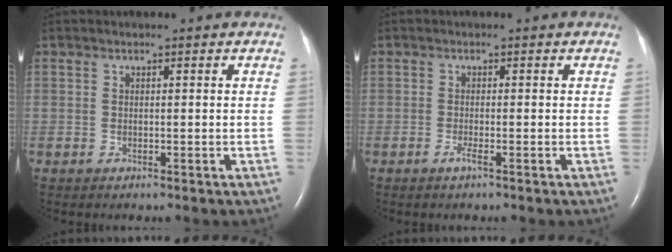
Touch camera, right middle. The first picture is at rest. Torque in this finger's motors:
{"motor_torque": [0.32, -0.28, 0.02, 0.03]}